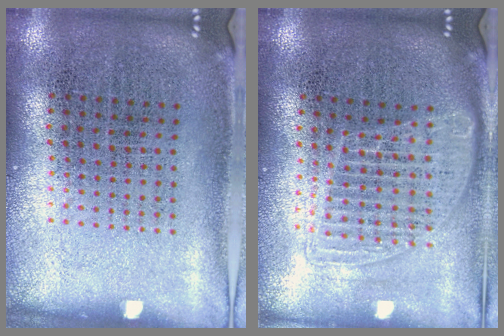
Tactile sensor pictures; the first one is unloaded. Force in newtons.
{"total": 1.5, "press": 1.3, "slide": 0.7}